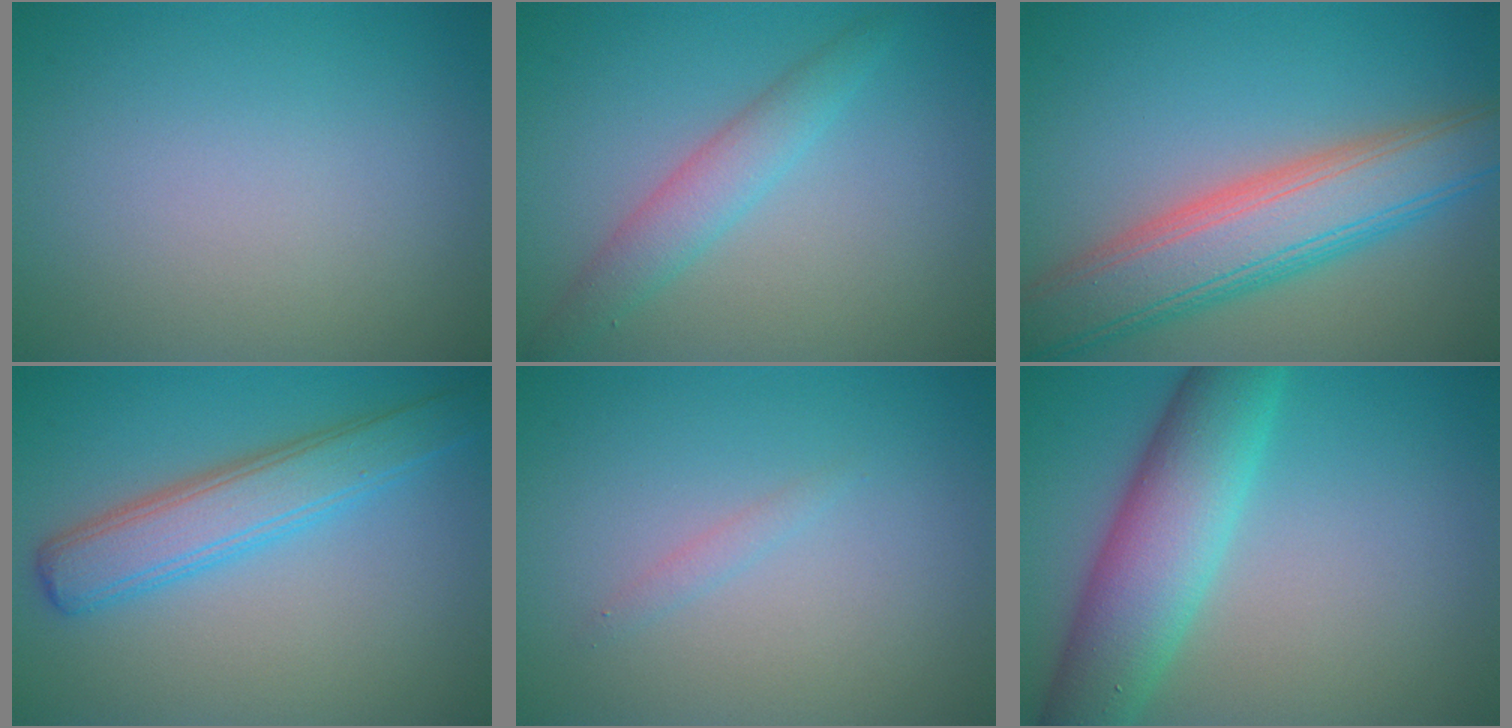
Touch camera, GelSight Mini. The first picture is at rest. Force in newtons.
{"total": 2.8, "press": 2.8, "slide": 0.0}
{"total": 8.3, "press": 8.3, "slide": 0.4}
{"total": 4.8, "press": 4.8, "slide": 0.3}
{"total": 0.7, "press": 0.7, "slide": 0.1}
{"total": 7.4, "press": 7.4, "slide": 0.1}